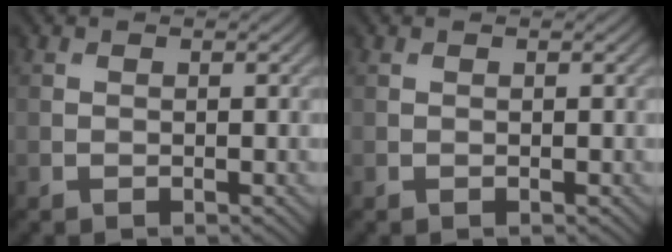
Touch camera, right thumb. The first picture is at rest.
{"total": 0.0}